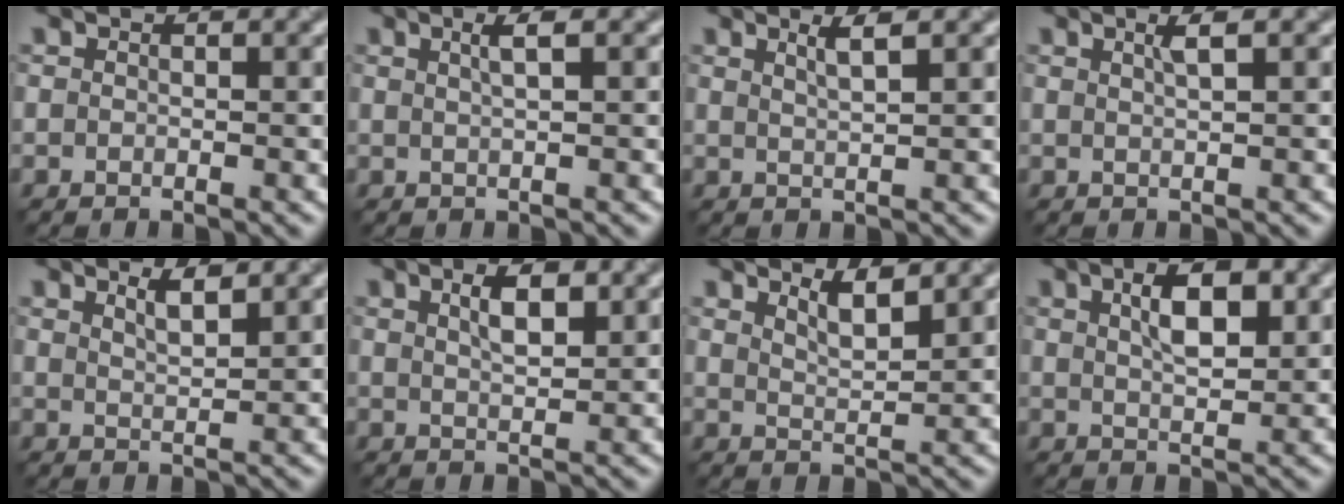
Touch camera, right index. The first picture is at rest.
{"total": 1.1, "force": [0.3, 0.0, 1.0], "torque": [-0.022, 0.009, 0.011]}
{"total": 1.1, "force": [0.6, 0.0, 0.9], "torque": [-0.019, 0.008, 0.017]}
{"total": 0.8, "force": [0.3, -0.1, 0.8], "torque": [-0.017, 0.008, 0.012]}
{"total": 1.2, "force": [1.0, 0.0, 0.7], "torque": [-0.012, 0.005, 0.025]}
{"total": 1.9, "force": [0.8, 0.3, 1.7], "torque": [-0.033, 0.010, 0.024]}
{"total": 1.7, "force": [1.5, 0.1, 0.8], "torque": [-0.015, 0.002, 0.037]}
{"total": 3.2, "force": [1.1, 0.8, 2.8], "torque": [-0.057, 0.013, 0.029]}